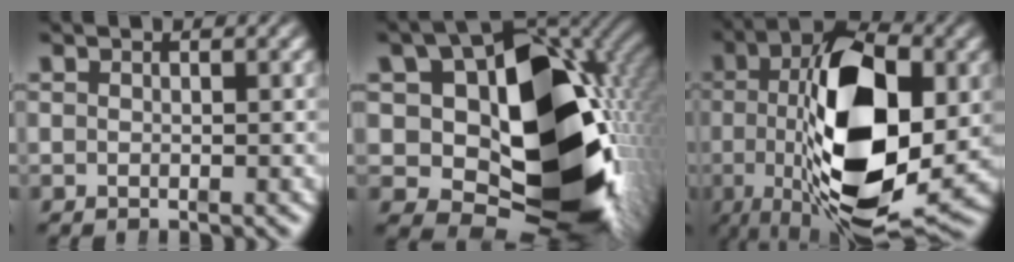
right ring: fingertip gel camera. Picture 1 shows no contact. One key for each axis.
{"total": 28.8, "fx": -2.8, "fy": 19.1, "fz": 21.4, "tx": -0.355, "ty": -0.073, "tz": -0.011}
{"total": 18.0, "fx": -0.5, "fy": 8.5, "fz": 15.8, "tx": -0.271, "ty": -0.036, "tz": 0.005}